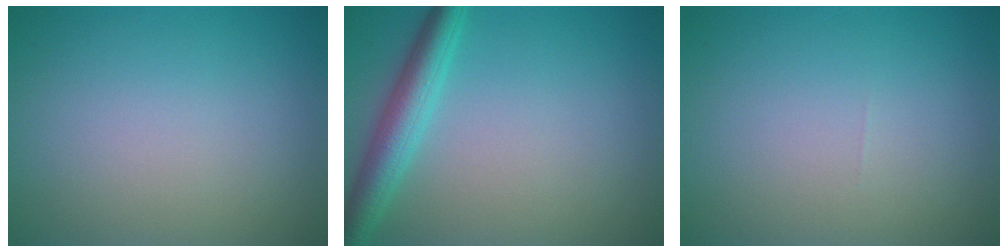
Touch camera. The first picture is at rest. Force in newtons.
{"total": 4.0, "press": 4.0, "slide": 0.1}
{"total": 0.0}